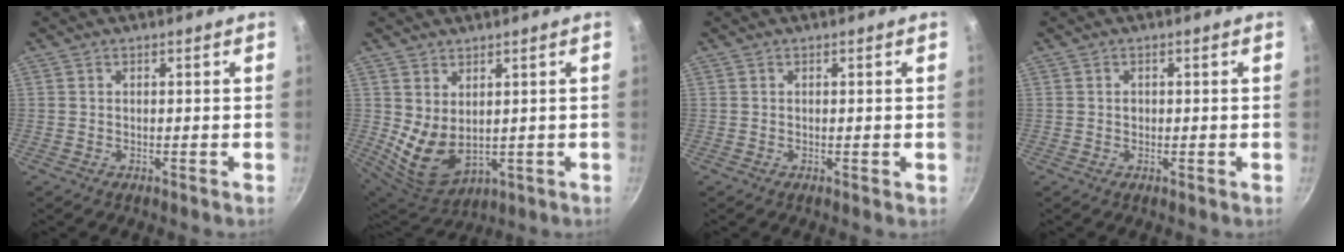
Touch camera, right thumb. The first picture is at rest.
{"total": 8.3, "force": [1.8, 5.3, 6.1], "torque": [-0.096, -0.040, 0.055]}
{"total": 0.6, "force": [-0.1, 0.1, 0.6], "torque": [-0.008, -0.001, -0.001]}
{"total": 0.7, "force": [0.0, 0.6, 0.4], "torque": [-0.004, 0.002, 0.000]}